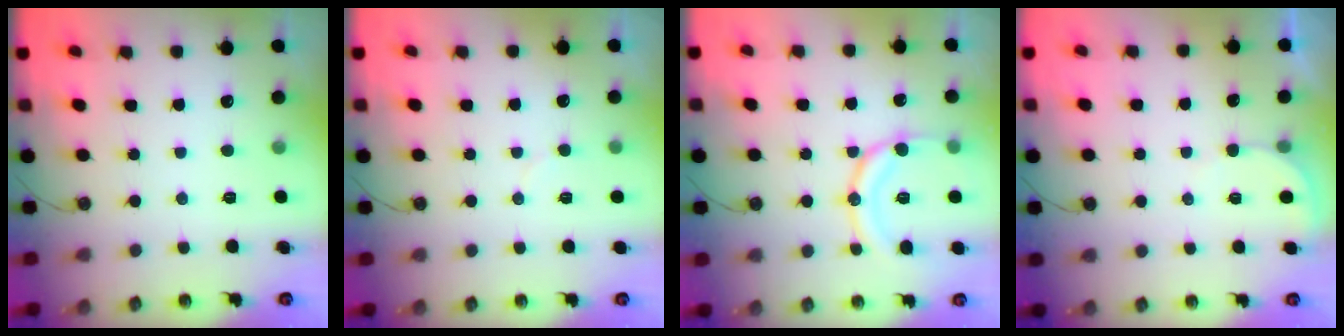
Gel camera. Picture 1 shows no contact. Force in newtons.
{"total": 3.8, "press": 3.8, "slide": 0.4}
{"total": 14.2, "press": 14.1, "slide": 1.7}
{"total": 2.6, "press": 2.6, "slide": 0.2}